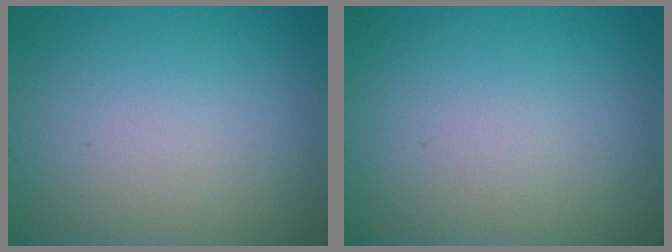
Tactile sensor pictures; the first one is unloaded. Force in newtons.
{"total": 0.0}